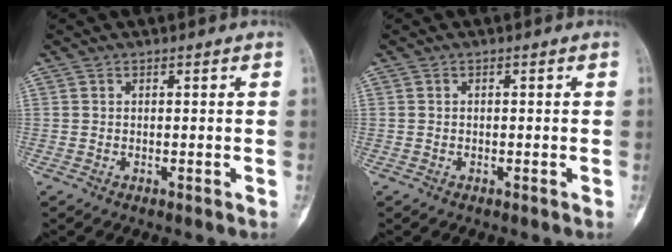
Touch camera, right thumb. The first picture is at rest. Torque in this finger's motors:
{"motor_torque": [0.15, -0.61, -0.50, -0.48, -0.17]}